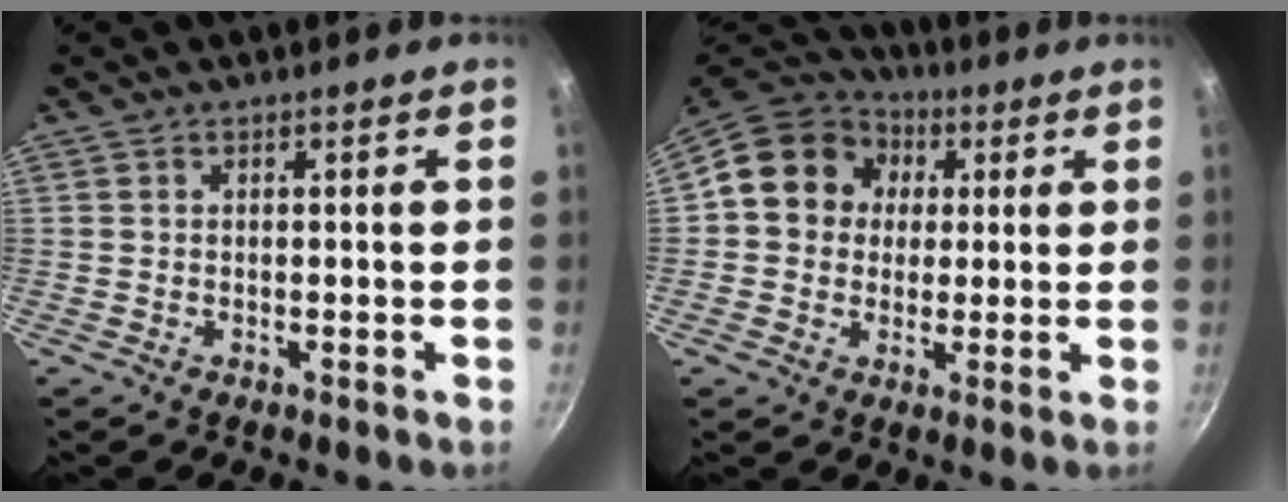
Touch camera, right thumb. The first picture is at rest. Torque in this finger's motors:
{"motor_torque": [-0.88, 1.31, 0.57, -0.29, 0.08]}